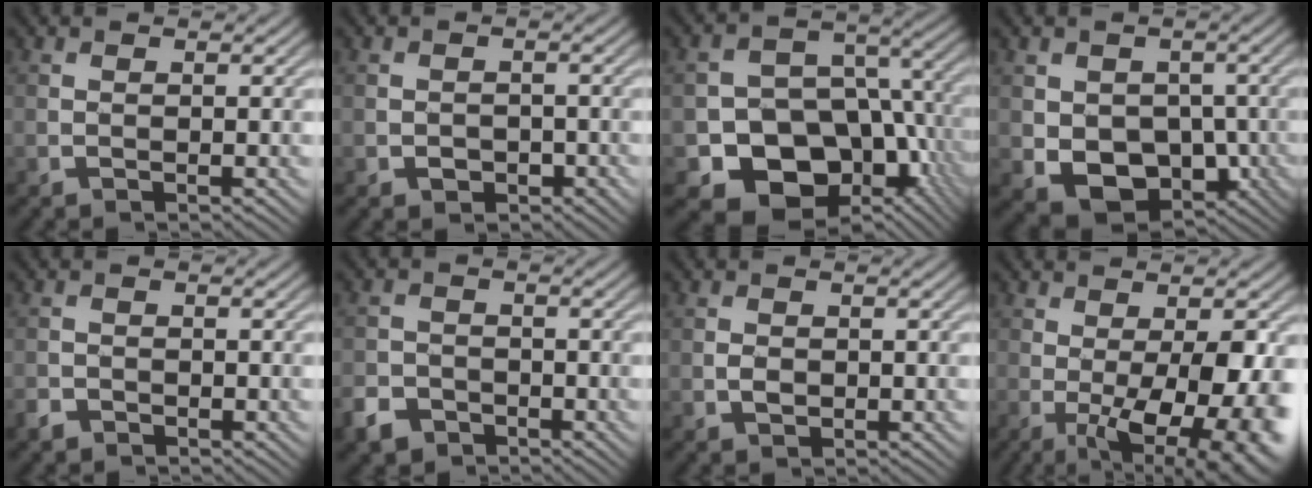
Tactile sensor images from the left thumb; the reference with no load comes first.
{"total": 2.0, "force": [-0.9, 1.5, 0.9], "torque": [-0.011, -0.005, -0.015]}
{"total": 17.0, "force": [-5.6, 13.0, 9.5], "torque": [-0.148, -0.038, -0.073]}
{"total": 8.6, "force": [-1.7, 6.7, 5.2], "torque": [-0.105, -0.036, -0.025]}
{"total": 1.6, "force": [-1.2, 1.0, 0.4], "torque": [-0.008, -0.002, -0.028]}
{"total": 4.0, "force": [-2.7, 2.7, 1.3], "torque": [-0.035, -0.006, -0.059]}
{"total": 1.4, "force": [-0.2, 1.1, 0.8], "torque": [-0.016, -0.004, -0.006]}
{"total": 13.1, "force": [-2.6, 5.0, 11.8], "torque": [-0.158, -0.018, -0.022]}